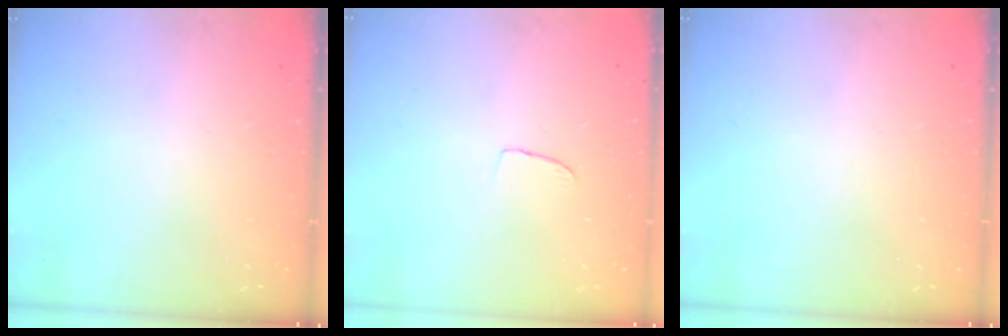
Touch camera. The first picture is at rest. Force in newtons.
{"total": 2.5, "press": 2.5, "slide": 0.1}
{"total": 0.0}